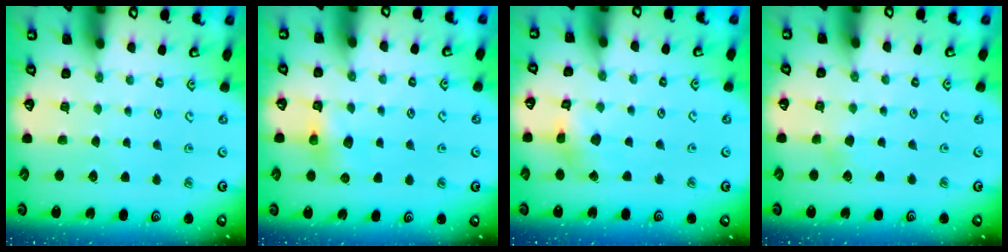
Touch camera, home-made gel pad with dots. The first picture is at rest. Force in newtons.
{"total": 5.7, "press": 5.7, "slide": 0.7}
{"total": 4.9, "press": 4.9, "slide": 0.7}
{"total": 2.7, "press": 2.7, "slide": 0.4}